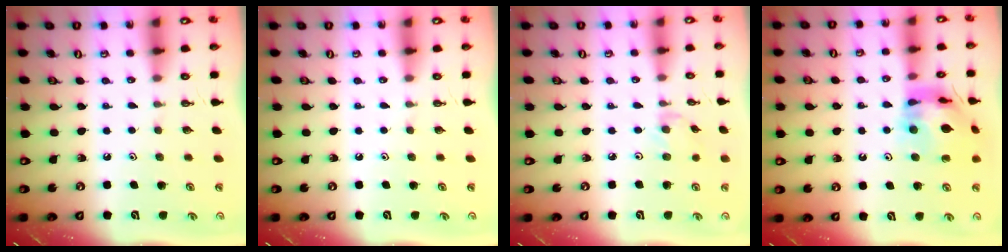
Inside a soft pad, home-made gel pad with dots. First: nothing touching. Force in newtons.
{"total": 0.0}
{"total": 2.1, "press": 2.1, "slide": 0.4}
{"total": 13.6, "press": 13.6, "slide": 1.3}